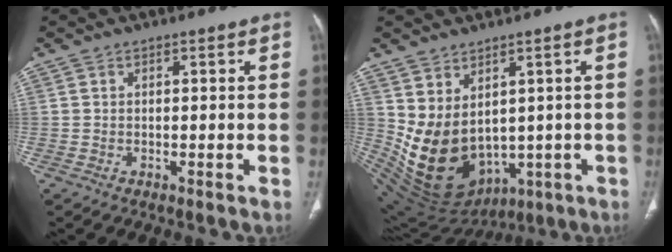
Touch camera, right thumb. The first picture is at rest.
{"total": 14.5, "force": [0.5, 10.5, 10.1], "torque": [-0.173, -0.023, 0.055]}